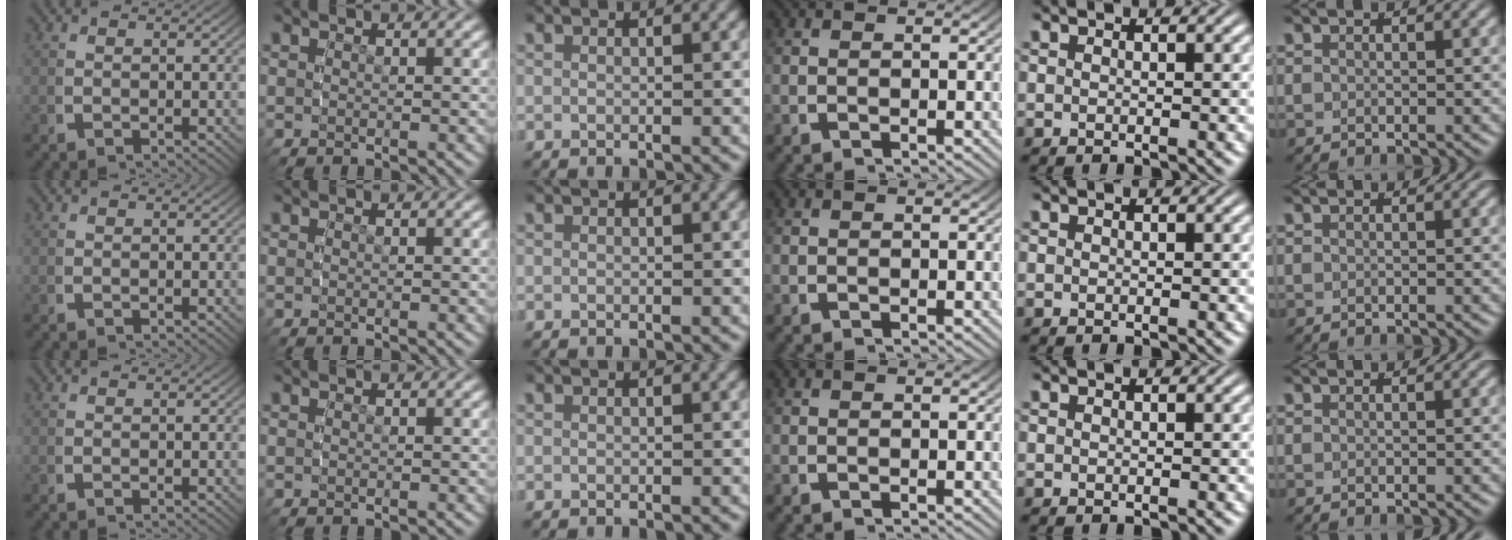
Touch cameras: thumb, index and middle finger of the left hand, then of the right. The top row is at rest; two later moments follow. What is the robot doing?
{"motion": "reach", "object": "paper plate"}